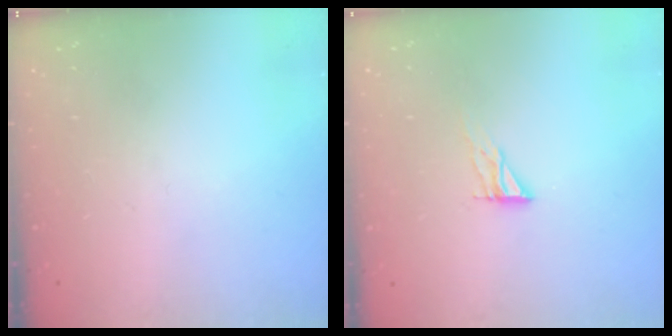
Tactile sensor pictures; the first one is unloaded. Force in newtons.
{"total": 6.3, "press": 6.3, "slide": 0.6}